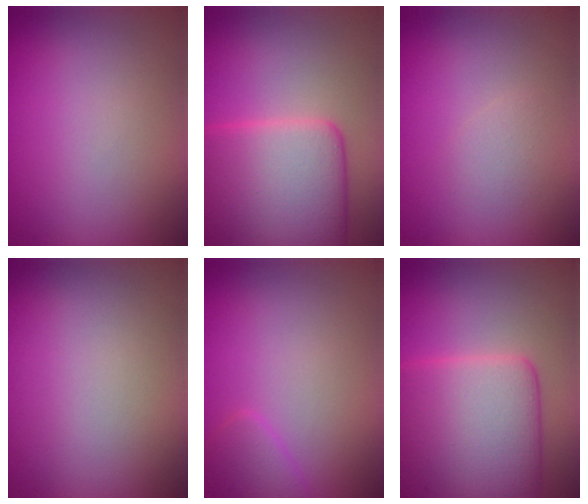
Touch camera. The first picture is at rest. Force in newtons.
{"total": 10.8, "press": 10.8, "slide": 0.7}
{"total": 1.1, "press": 1.1, "slide": 0.1}
{"total": 0.0}
{"total": 1.6, "press": 1.6, "slide": 0.1}
{"total": 10.1, "press": 10.1, "slide": 0.6}